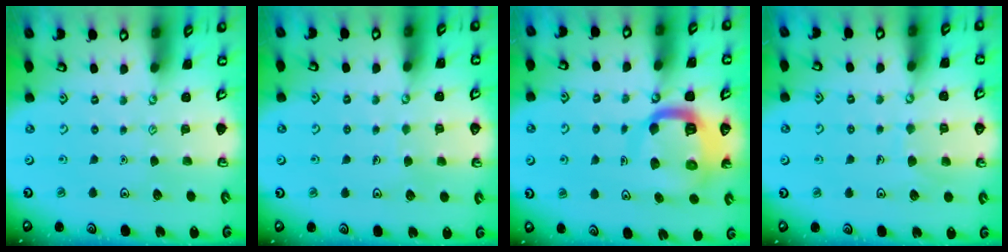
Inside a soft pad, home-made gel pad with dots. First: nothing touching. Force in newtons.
{"total": 3.3, "press": 3.3, "slide": 0.2}
{"total": 13.4, "press": 13.3, "slide": 1.6}
{"total": 6.3, "press": 6.3, "slide": 0.4}